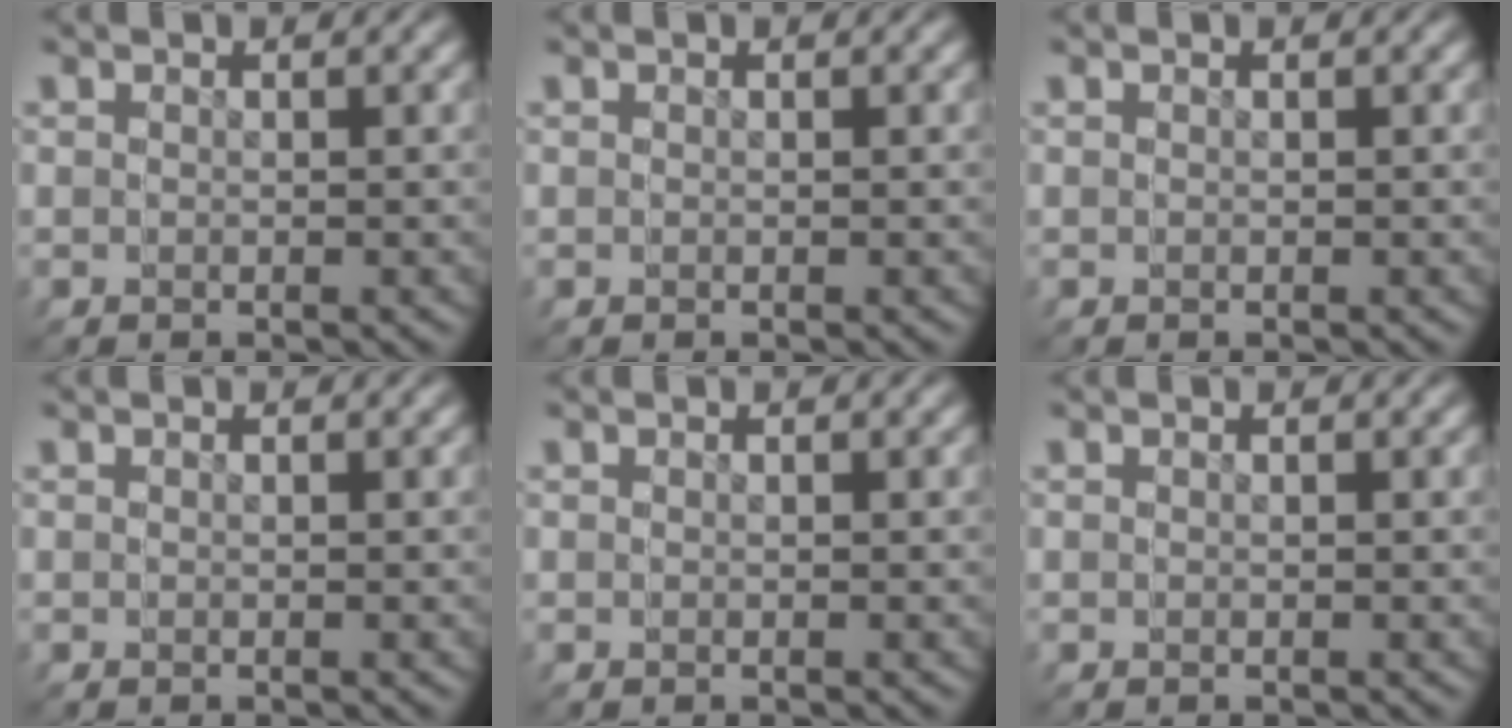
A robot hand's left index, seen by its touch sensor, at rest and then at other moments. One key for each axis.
{"total": 0.0}
{"total": 0.0}
{"total": 0.0}
{"total": 0.0}
{"total": 0.0}